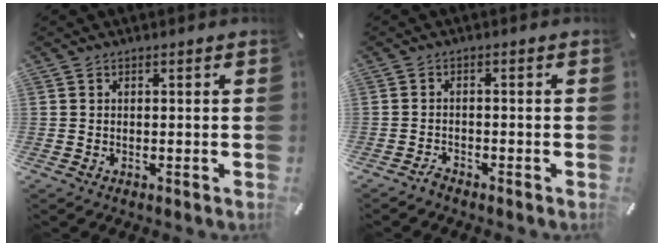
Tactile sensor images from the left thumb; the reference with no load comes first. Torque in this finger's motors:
{"motor_torque": [-0.03, -0.26, -0.05, -0.10, 0.00]}